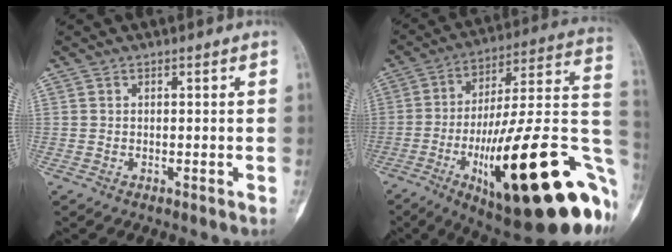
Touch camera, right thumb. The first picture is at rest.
{"total": 36.1, "force": [-11.7, 9.4, 32.8], "torque": [-0.405, 0.031, -0.172]}